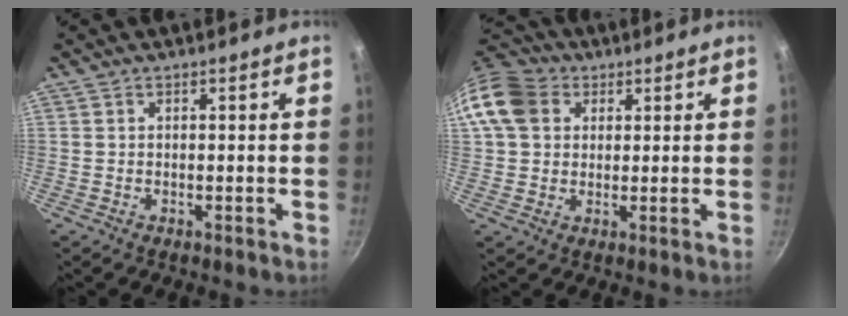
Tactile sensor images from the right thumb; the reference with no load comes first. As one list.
[{"total": 11.3, "force": [3.3, 9.2, 5.8], "torque": [-0.096, 0.015, 0.046]}]